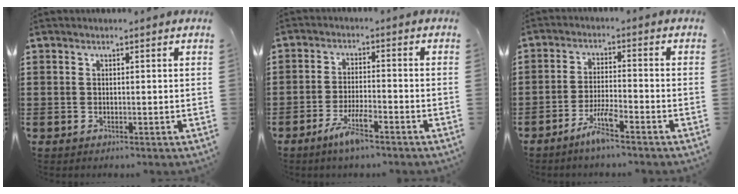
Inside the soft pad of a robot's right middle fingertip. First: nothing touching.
{"total": 5.1, "force": [-3.3, 0.9, 3.8], "torque": [-0.080, -0.001, -0.064]}
{"total": 4.7, "force": [-3.4, 0.4, 3.2], "torque": [-0.066, -0.001, -0.065]}